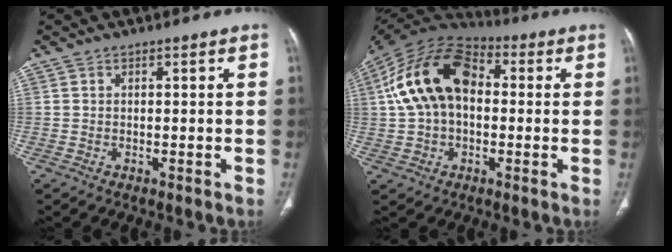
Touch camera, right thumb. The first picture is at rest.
{"total": 17.4, "force": [1.8, 11.3, 13.0], "torque": [-0.237, 0.038, 0.024]}